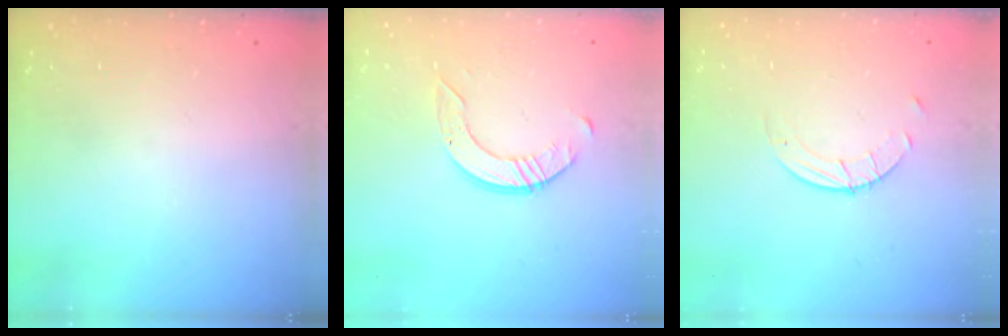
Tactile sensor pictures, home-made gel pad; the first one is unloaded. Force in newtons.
{"total": 5.3, "press": 5.3, "slide": 0.5}
{"total": 4.0, "press": 4.0, "slide": 0.4}